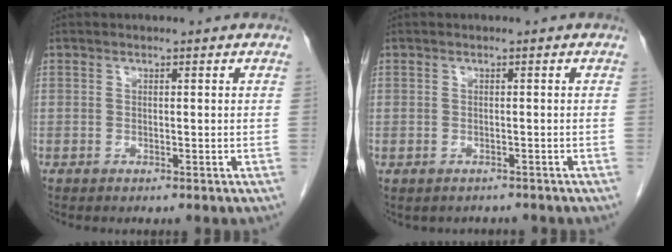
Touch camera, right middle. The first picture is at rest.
{"total": 1.8, "force": [-1.5, 0.9, 0.1], "torque": [-0.004, 0.001, -0.021]}